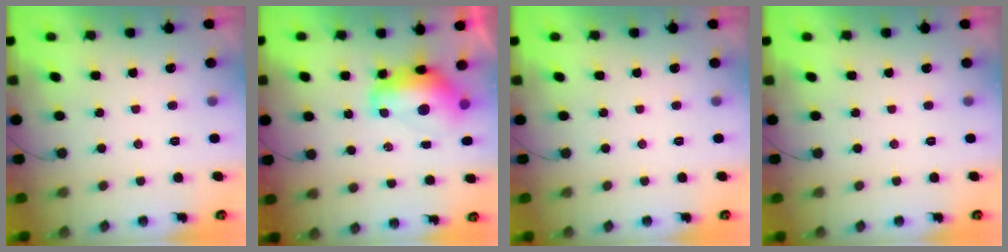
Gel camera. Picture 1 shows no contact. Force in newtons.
{"total": 11.5, "press": 11.4, "slide": 1.2}
{"total": 0.0}
{"total": 0.0}